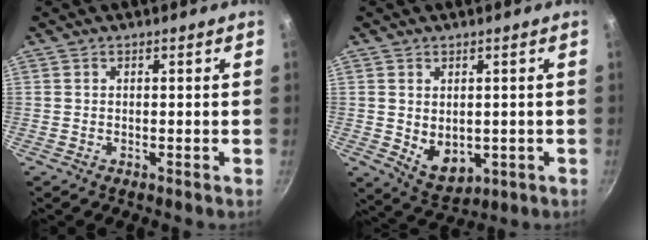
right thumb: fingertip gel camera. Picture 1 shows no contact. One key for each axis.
{"total": 6.9, "fx": 0.0, "fy": 4.9, "fz": 4.9, "tx": -0.065, "ty": -0.016, "tz": 0.020}